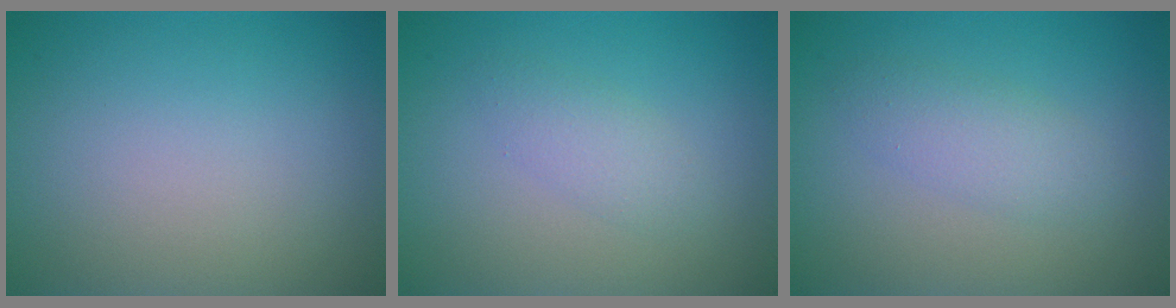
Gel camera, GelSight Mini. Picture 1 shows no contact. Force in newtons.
{"total": 1.8, "press": 1.8, "slide": 0.1}
{"total": 2.3, "press": 2.3, "slide": 0.1}